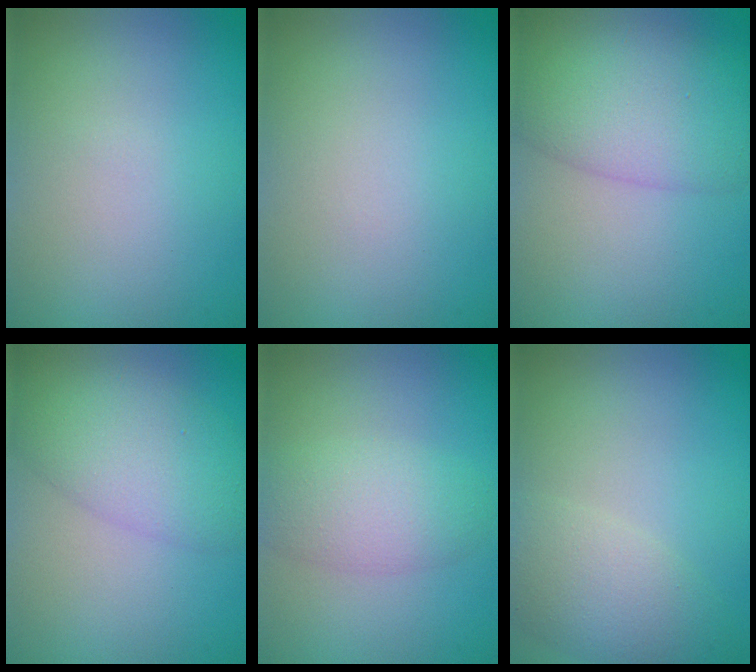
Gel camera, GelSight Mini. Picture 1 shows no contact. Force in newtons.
{"total": 0.0}
{"total": 7.9, "press": 7.9, "slide": 0.3}
{"total": 5.8, "press": 5.8, "slide": 0.2}
{"total": 3.6, "press": 3.6, "slide": 0.3}
{"total": 4.3, "press": 4.3, "slide": 0.3}